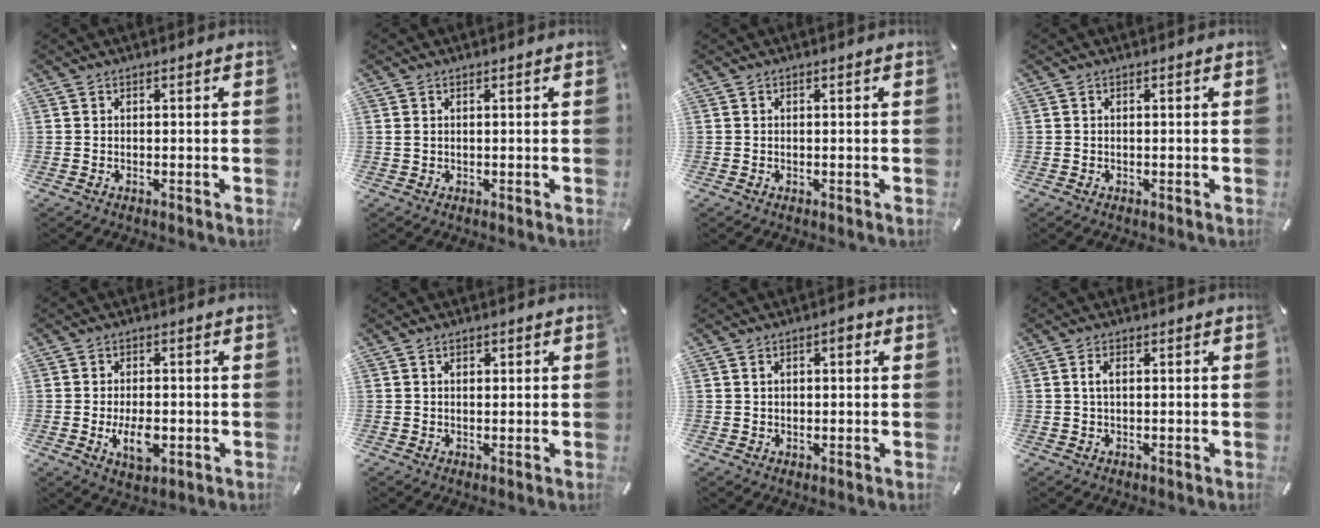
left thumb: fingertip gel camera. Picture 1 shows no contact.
{"total": 0.7, "force": [0.3, 0.5, 0.5], "torque": [-0.010, 0.001, 0.006]}
{"total": 0.0}
{"total": 0.0}
{"total": 6.9, "force": [-1.7, 4.0, 5.4], "torque": [-0.113, -0.004, -0.034]}
{"total": 1.3, "force": [0.5, 0.9, 0.8], "torque": [-0.008, 0.003, 0.005]}
{"total": 2.8, "force": [0.7, 1.8, 2.0], "torque": [-0.034, 0.005, 0.006]}
{"total": 2.1, "force": [0.4, 1.0, 1.8], "torque": [-0.036, 0.006, 0.005]}